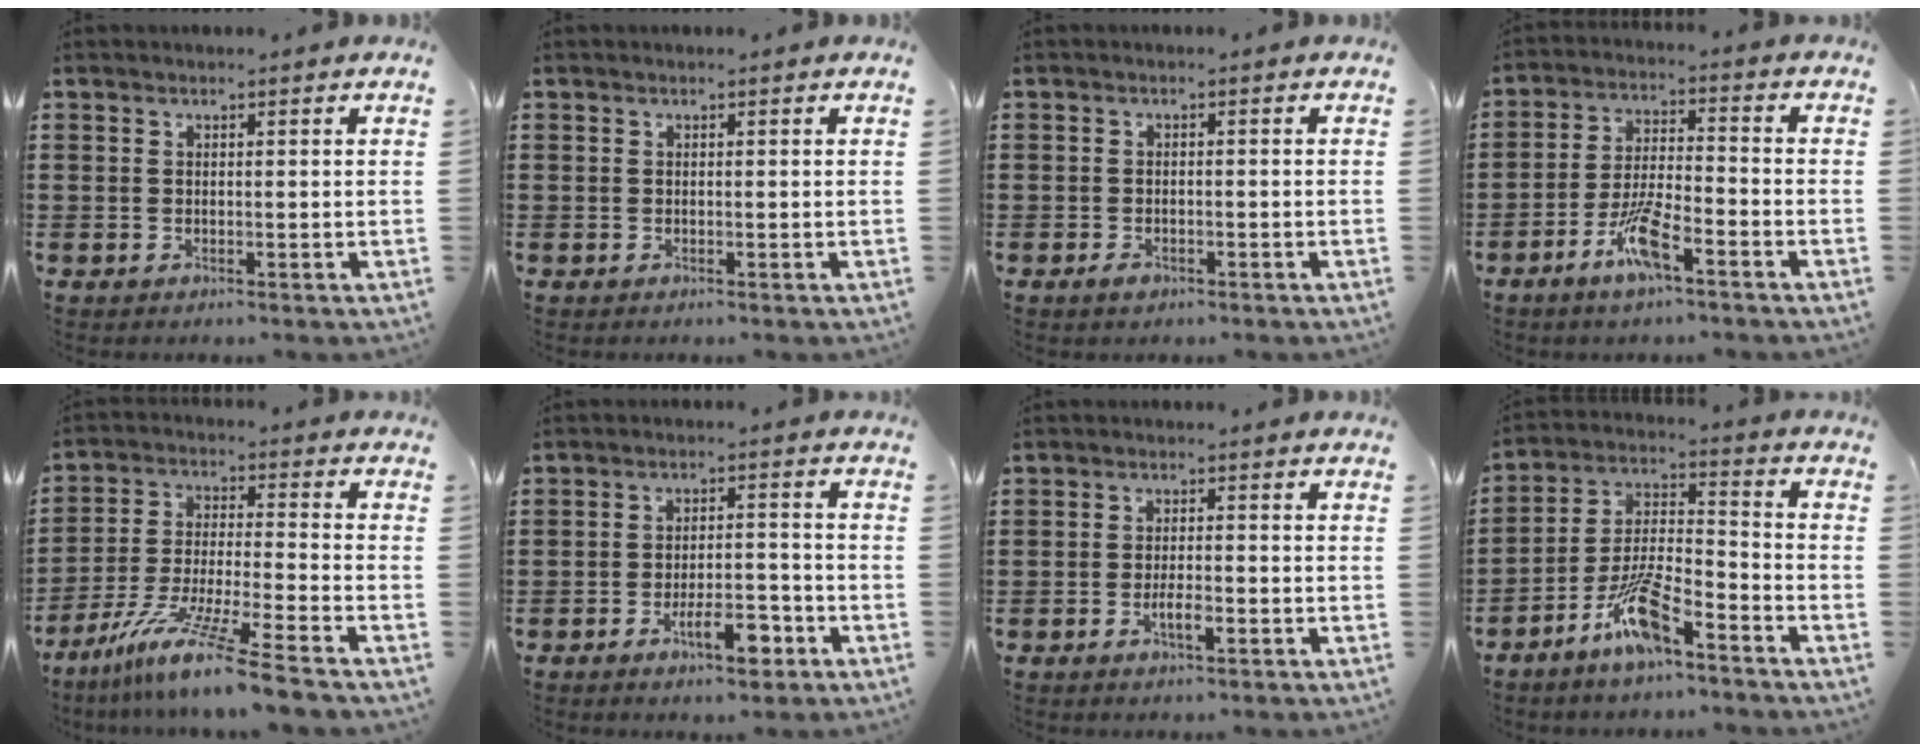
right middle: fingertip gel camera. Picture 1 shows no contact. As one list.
[{"total": 0.0}, {"total": 1.1, "force": [-0.7, 0.6, 0.5], "torque": [-0.012, -0.001, -0.015]}, {"total": 7.3, "force": [-4.2, 1.5, 5.8], "torque": [-0.132, -0.007, -0.081]}, {"total": 11.2, "force": [-9.1, -0.8, 6.5], "torque": [-0.133, -0.004, -0.185]}, {"total": 6.8, "force": [-3.9, 2.4, 5.1], "torque": [-0.090, 0.006, -0.071]}, {"total": 3.1, "force": [-1.3, 0.9, 2.7], "torque": [-0.046, 0.003, -0.024]}, {"total": 9.2, "force": [-6.3, 2.0, 6.4], "torque": [-0.146, -0.002, -0.121]}]